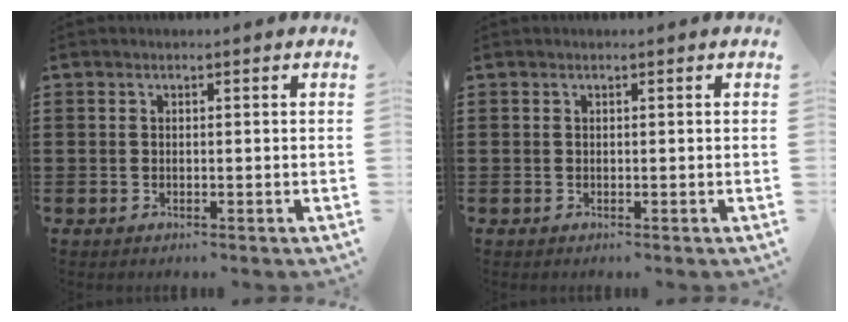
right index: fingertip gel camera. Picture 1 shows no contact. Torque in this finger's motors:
{"motor_torque": [-0.23, 0.83, 0.00, 0.00]}